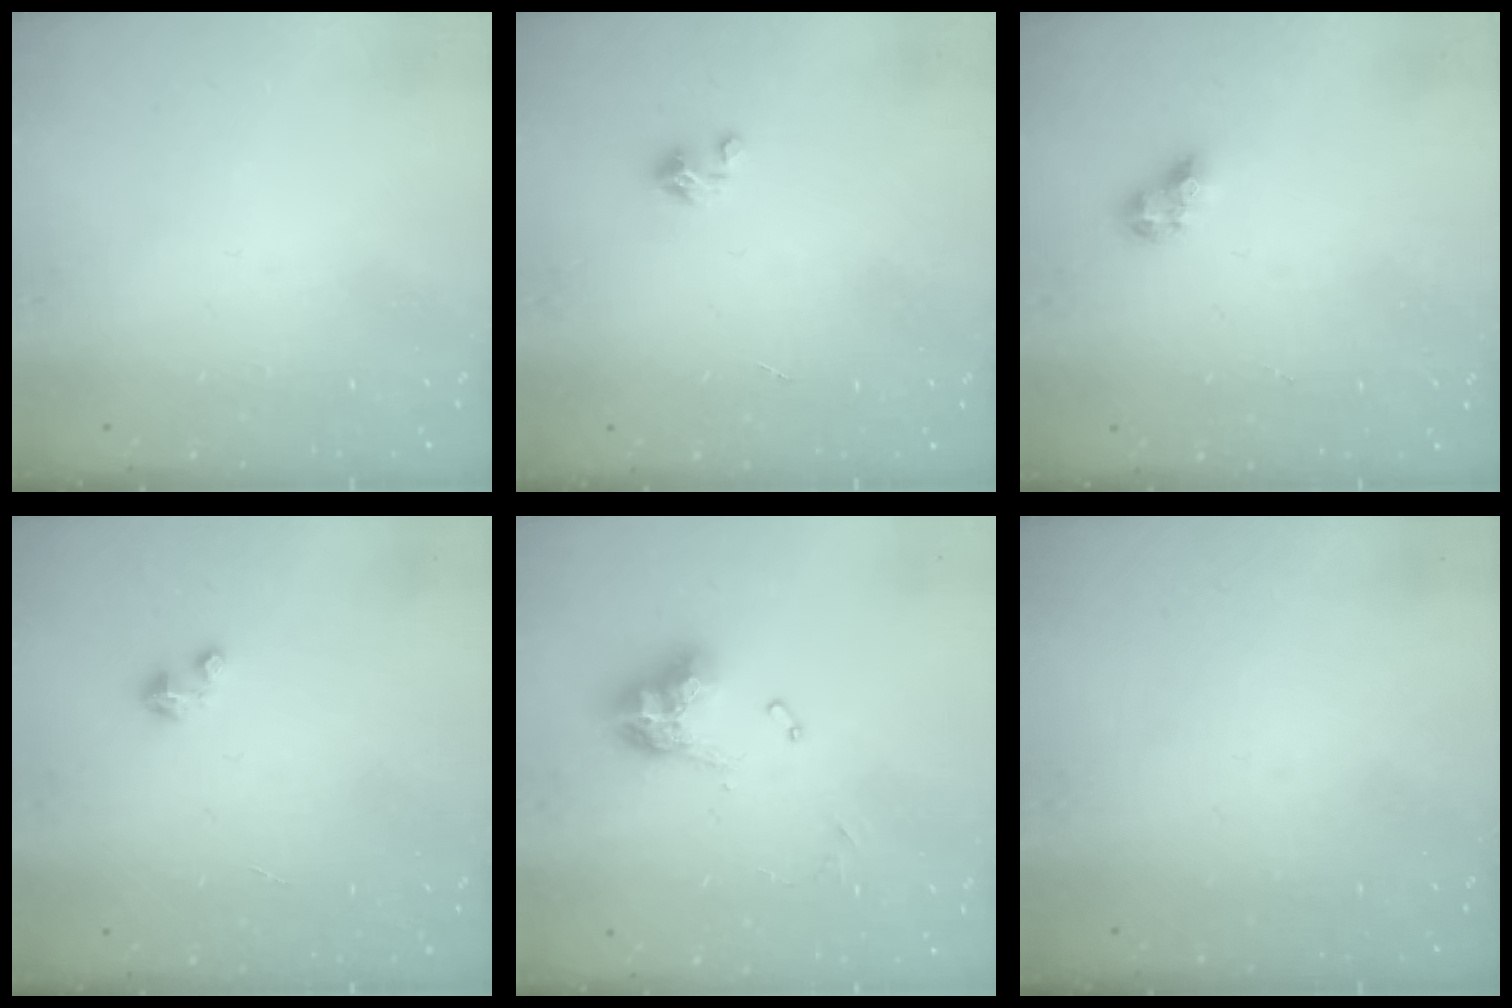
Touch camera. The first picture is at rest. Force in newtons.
{"total": 1.5, "press": 1.5, "slide": 0.1}
{"total": 6.7, "press": 6.7, "slide": 0.8}
{"total": 0.6, "press": 0.6, "slide": 0.3}
{"total": 10.2, "press": 10.1, "slide": 1.0}
{"total": 0.0}